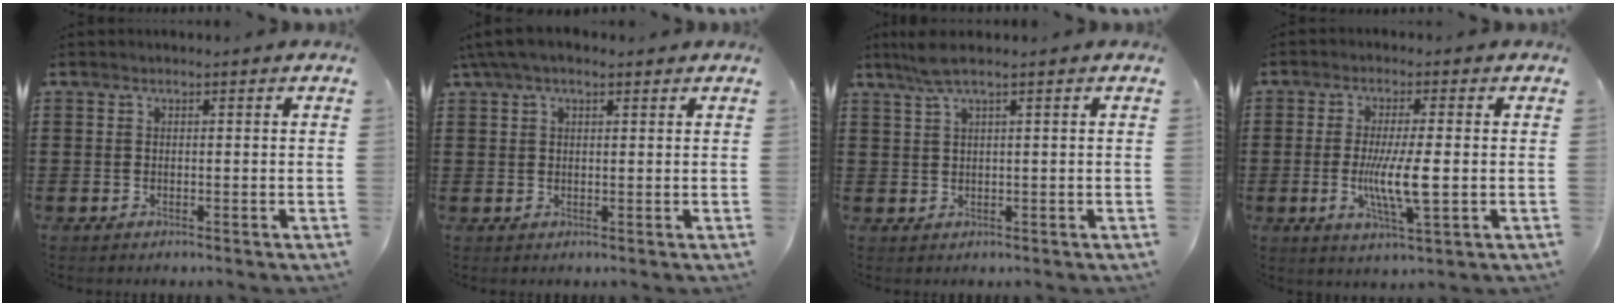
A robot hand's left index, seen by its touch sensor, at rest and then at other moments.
{"total": 3.8, "force": [2.3, 1.4, 2.7], "torque": [-0.057, 0.007, 0.043]}
{"total": 2.4, "force": [1.7, 0.2, 1.7], "torque": [-0.037, 0.001, 0.031]}
{"total": 7.3, "force": [-0.8, 1.1, 7.1], "torque": [-0.136, -0.011, -0.018]}